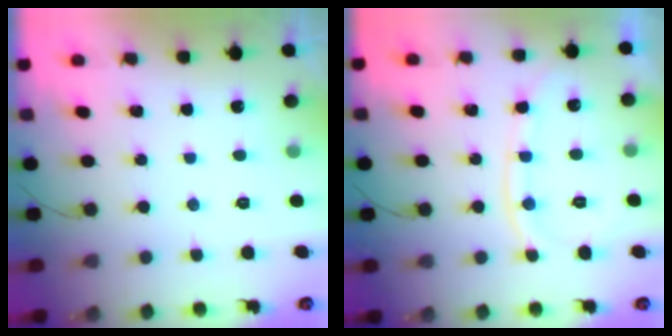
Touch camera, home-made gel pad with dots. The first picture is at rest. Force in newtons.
{"total": 11.1, "press": 11.0, "slide": 1.6}